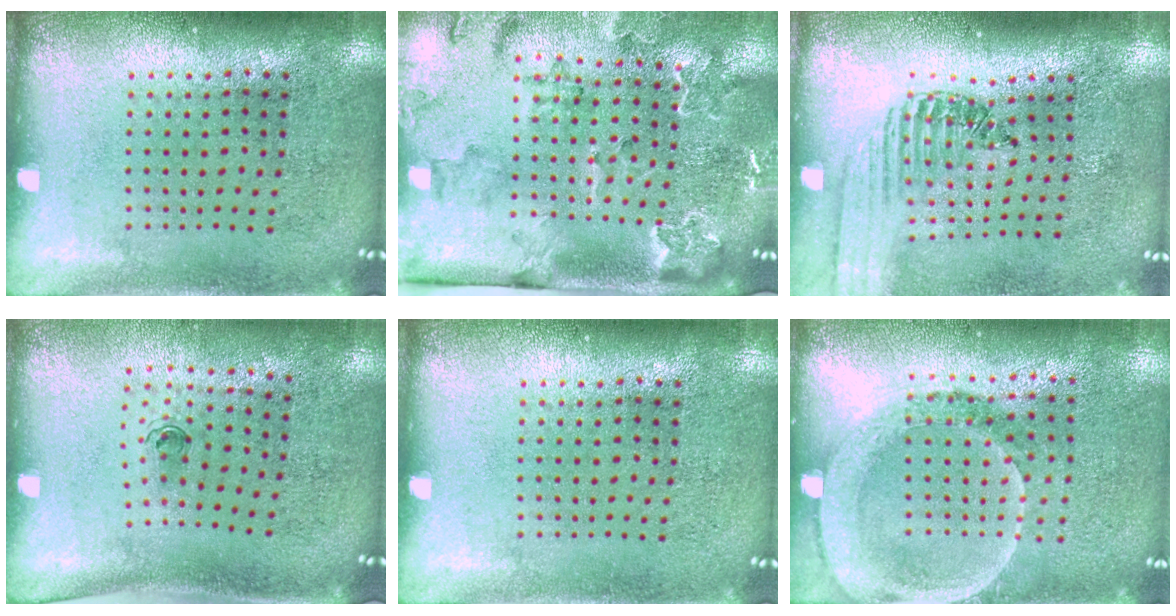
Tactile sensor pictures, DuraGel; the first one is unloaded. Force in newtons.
{"total": 2.3, "press": 2.3, "slide": 0.2}
{"total": 1.3, "press": 1.3, "slide": 0.4}
{"total": 0.7, "press": 0.4, "slide": 0.6}
{"total": 0.0}
{"total": 1.9, "press": 1.6, "slide": 0.9}